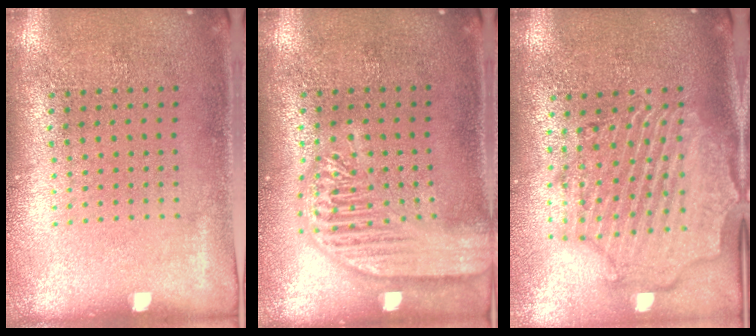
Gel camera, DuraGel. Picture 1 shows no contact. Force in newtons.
{"total": 3.6, "press": 3.6, "slide": 0.4}
{"total": 2.6, "press": 2.4, "slide": 1.1}